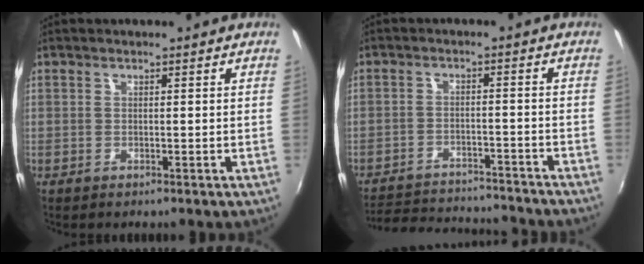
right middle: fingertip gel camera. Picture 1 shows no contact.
{"total": 17.5, "force": [-16.0, 3.3, 6.3], "torque": [-0.132, -0.008, -0.221]}